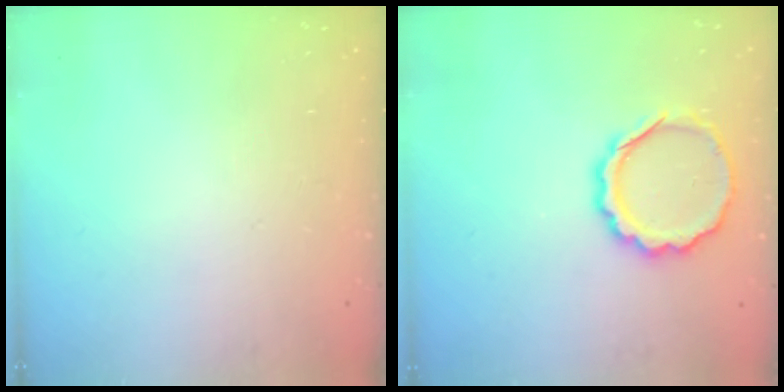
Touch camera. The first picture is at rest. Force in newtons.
{"total": 10.7, "press": 10.6, "slide": 1.9}